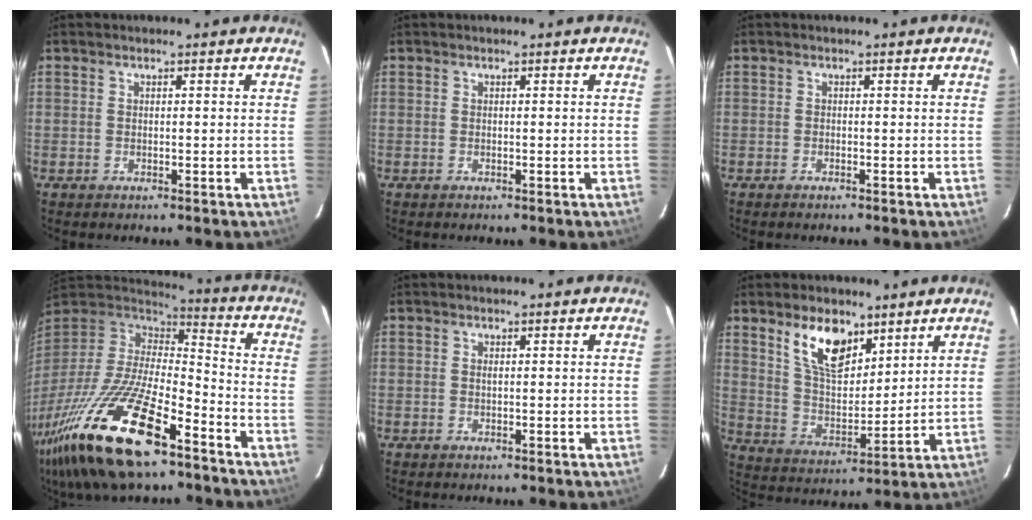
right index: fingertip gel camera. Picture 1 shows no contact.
{"total": 0.0}
{"total": 0.5, "force": [-0.5, 0.1, 0.1], "torque": [-0.004, -0.001, -0.011]}
{"total": 29.4, "force": [-18.4, 9.8, 20.7], "torque": [-0.416, -0.056, -0.322]}
{"total": 0.0}
{"total": 11.4, "force": [7.1, 5.5, 7.0], "torque": [-0.124, 0.006, 0.140]}